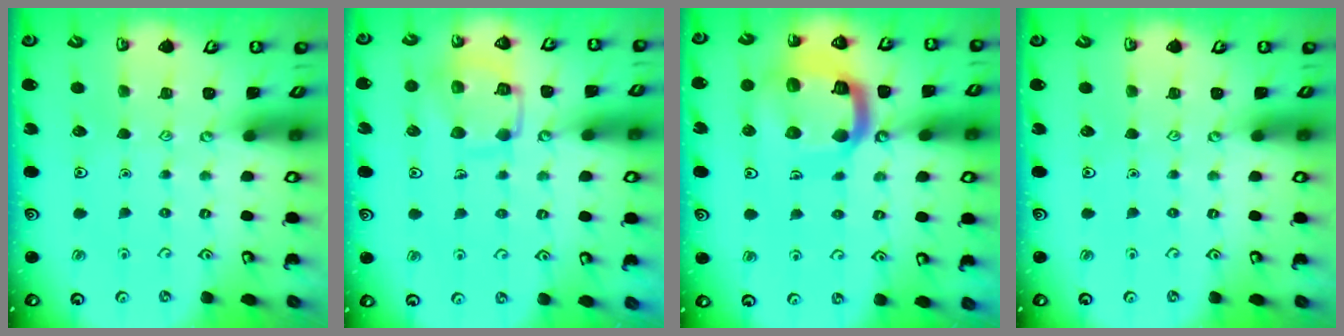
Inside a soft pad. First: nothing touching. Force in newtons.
{"total": 13.8, "press": 13.8, "slide": 1.4}
{"total": 18.4, "press": 18.3, "slide": 1.9}
{"total": 0.0}